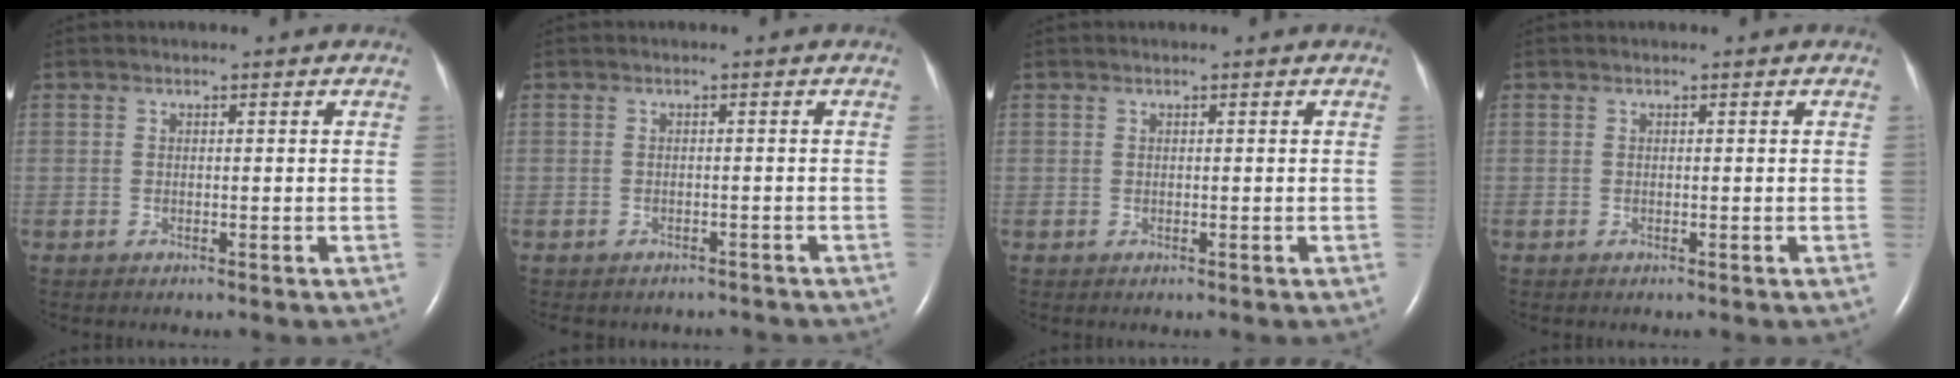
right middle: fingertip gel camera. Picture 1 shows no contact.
{"total": 5.1, "force": [-4.5, 2.1, 0.8], "torque": [-0.008, 0.004, -0.049]}
{"total": 0.0}
{"total": 0.0}